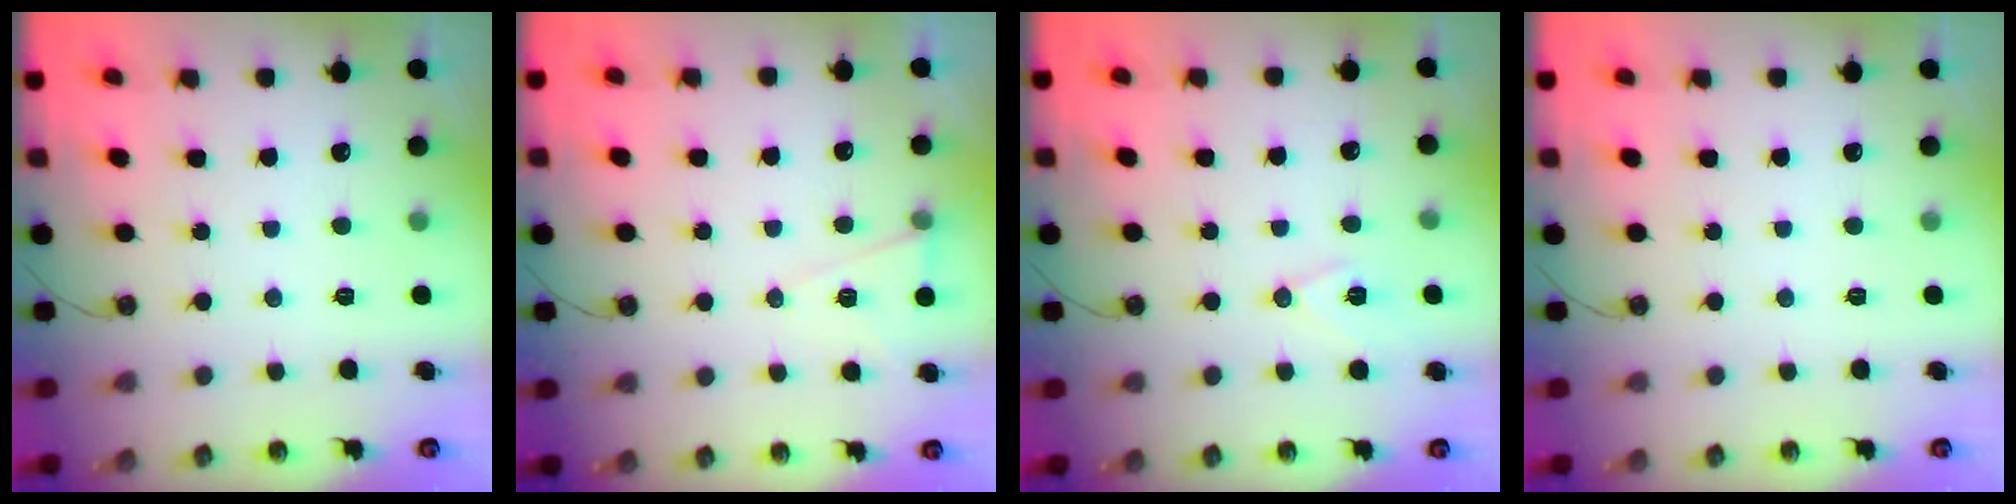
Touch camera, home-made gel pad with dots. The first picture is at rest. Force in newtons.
{"total": 6.8, "press": 5.2, "slide": 4.4}
{"total": 7.4, "press": 6.5, "slide": 3.6}
{"total": 0.0}